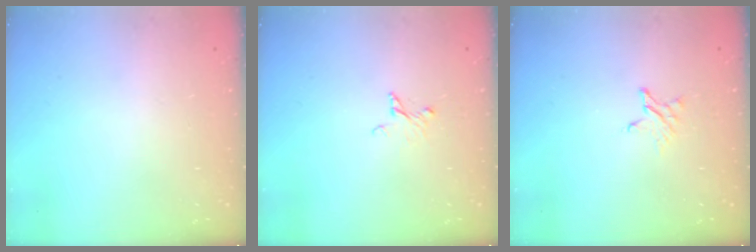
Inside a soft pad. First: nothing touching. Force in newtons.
{"total": 2.8, "press": 2.7, "slide": 0.3}
{"total": 2.3, "press": 2.3, "slide": 0.2}